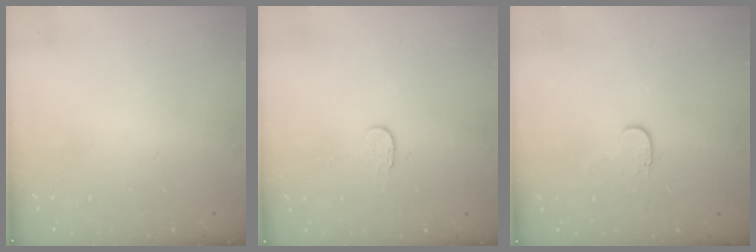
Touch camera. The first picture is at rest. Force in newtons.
{"total": 2.7, "press": 2.7, "slide": 0.2}
{"total": 3.6, "press": 3.6, "slide": 0.4}